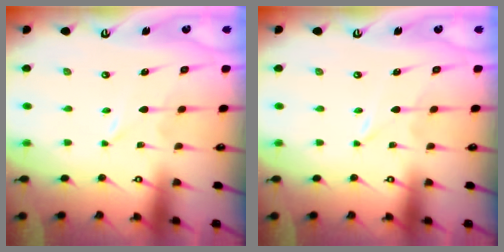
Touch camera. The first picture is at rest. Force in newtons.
{"total": 0.0}